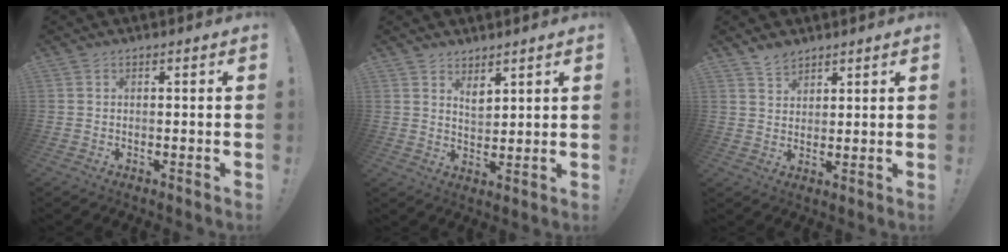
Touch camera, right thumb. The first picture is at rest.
{"total": 4.7, "force": [3.5, 2.6, 1.8], "torque": [-0.027, -0.027, 0.064]}
{"total": 4.2, "force": [3.7, 1.9, 0.7], "torque": [-0.008, -0.024, 0.070]}